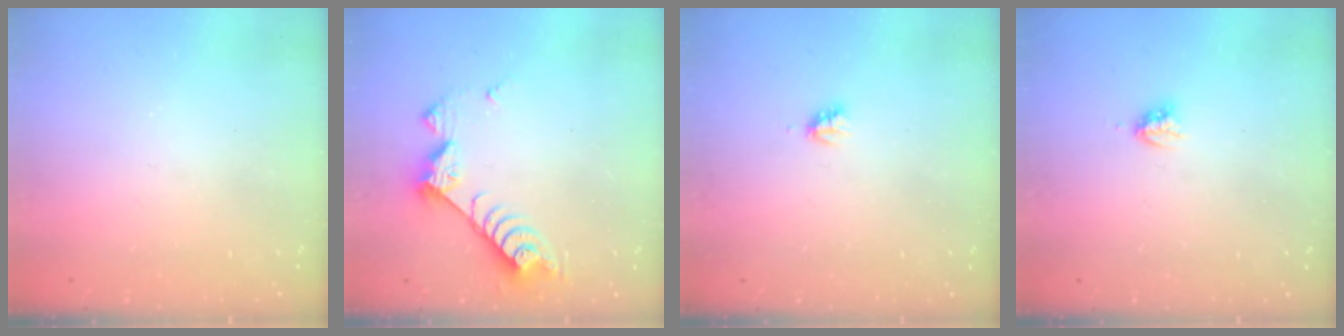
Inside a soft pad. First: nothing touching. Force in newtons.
{"total": 8.6, "press": 8.6, "slide": 0.2}
{"total": 2.2, "press": 2.2, "slide": 0.3}
{"total": 4.0, "press": 4.0, "slide": 0.4}